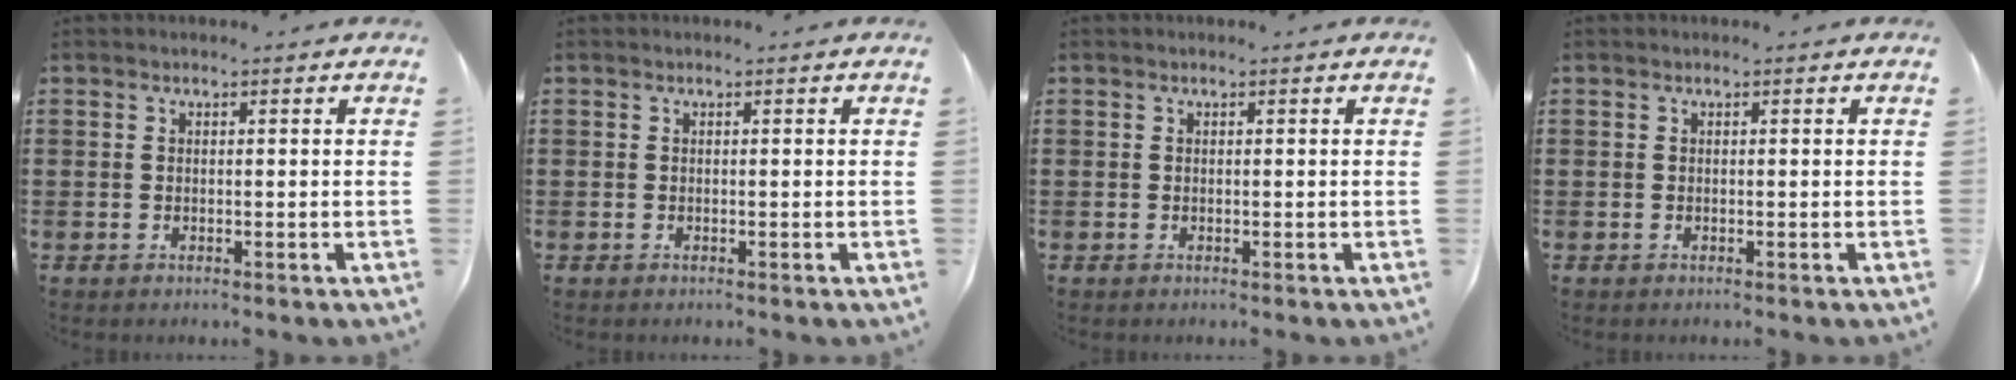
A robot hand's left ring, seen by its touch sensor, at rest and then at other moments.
{"total": 0.0}
{"total": 0.0}
{"total": 0.0}